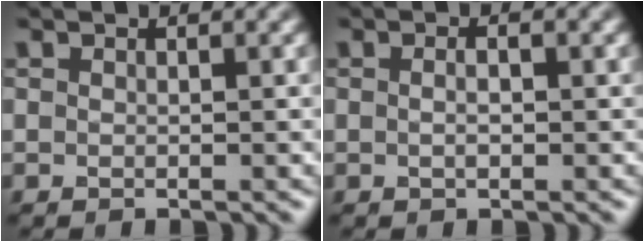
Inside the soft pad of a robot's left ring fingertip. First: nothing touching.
{"total": 1.7, "force": [0.3, 0.7, 1.5], "torque": [-0.018, -0.005, -0.008]}